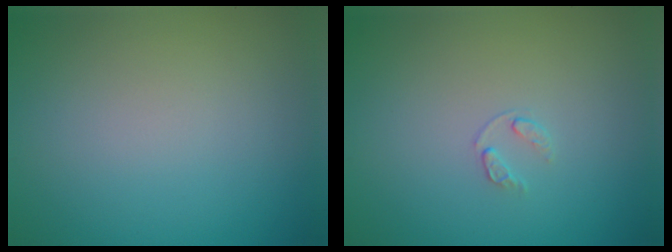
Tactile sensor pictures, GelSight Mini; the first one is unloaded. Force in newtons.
{"total": 0.8, "press": 0.5, "slide": 0.6}